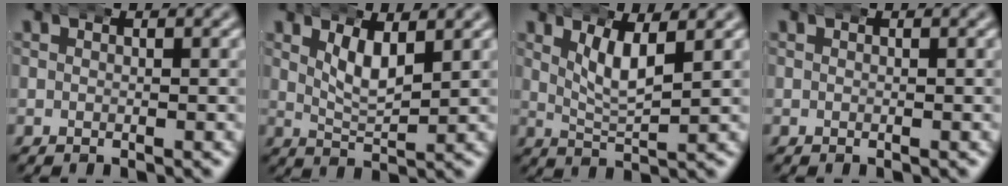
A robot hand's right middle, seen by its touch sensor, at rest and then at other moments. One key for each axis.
{"total": 3.4, "fx": 1.8, "fy": 1.3, "fz": 2.6, "tx": -0.055, "ty": -0.014, "tz": 0.039}
{"total": 3.8, "fx": 1.9, "fy": 1.0, "fz": 3.1, "tx": -0.060, "ty": -0.009, "tz": 0.039}
{"total": 0.0}